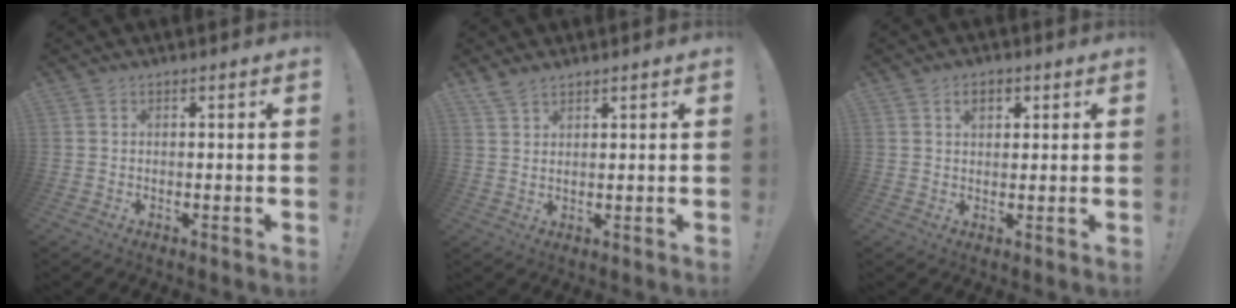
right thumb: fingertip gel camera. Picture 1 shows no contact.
{"total": 3.7, "force": [3.1, 1.0, 1.7], "torque": [-0.024, -0.019, 0.057]}
{"total": 3.8, "force": [1.6, 2.6, 2.2], "torque": [-0.025, 0.000, 0.025]}